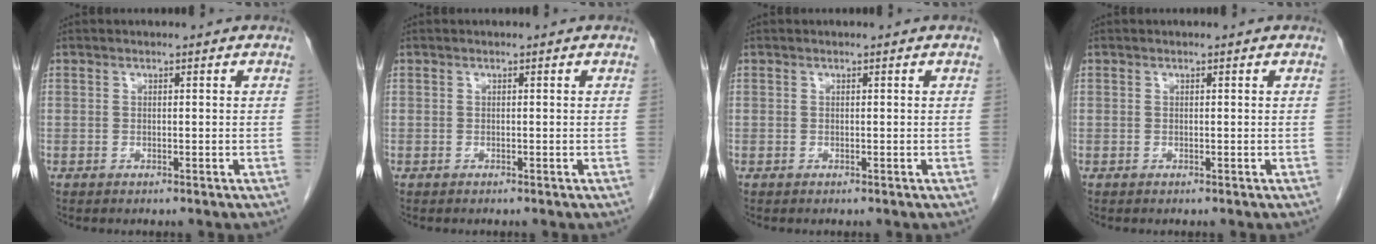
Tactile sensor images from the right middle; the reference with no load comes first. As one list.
[{"total": 0.0}, {"total": 0.0}, {"total": 0.0}]